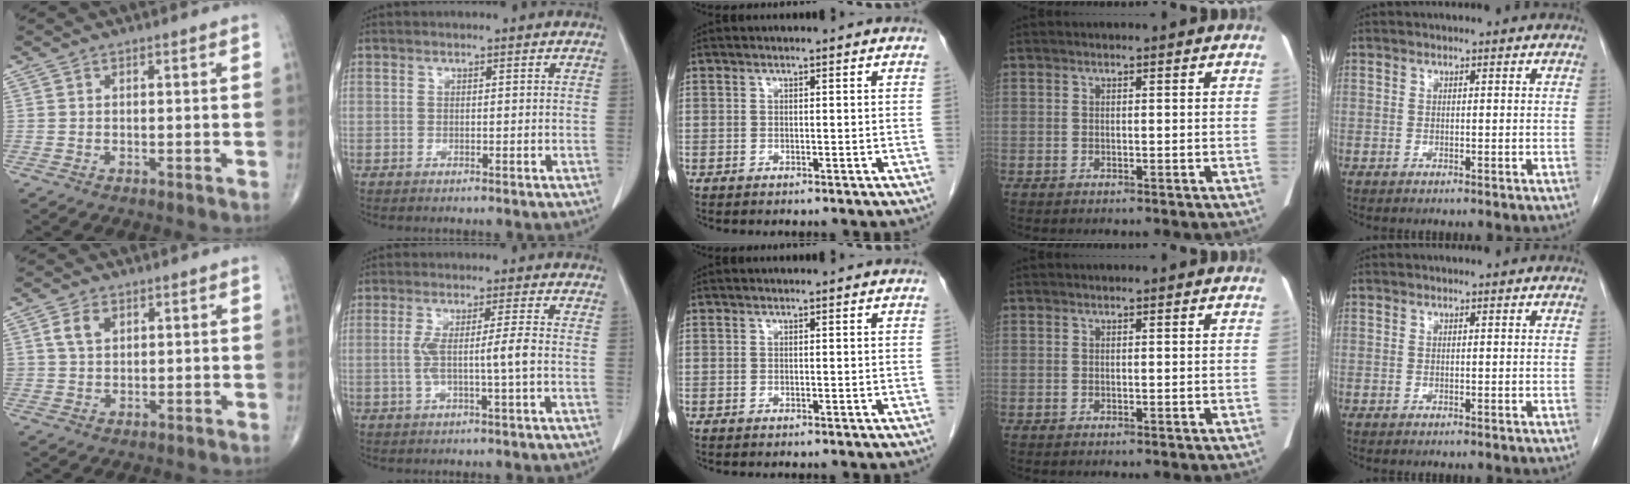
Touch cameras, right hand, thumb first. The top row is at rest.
{"thumb": {"total": 4.1, "force": [1.8, 2.8, 2.4], "torque": [-0.036, -0.004, 0.035]}, "index": {"total": 4.9, "force": [-0.7, -0.7, 4.8], "torque": [-0.094, 0.004, -0.010]}}